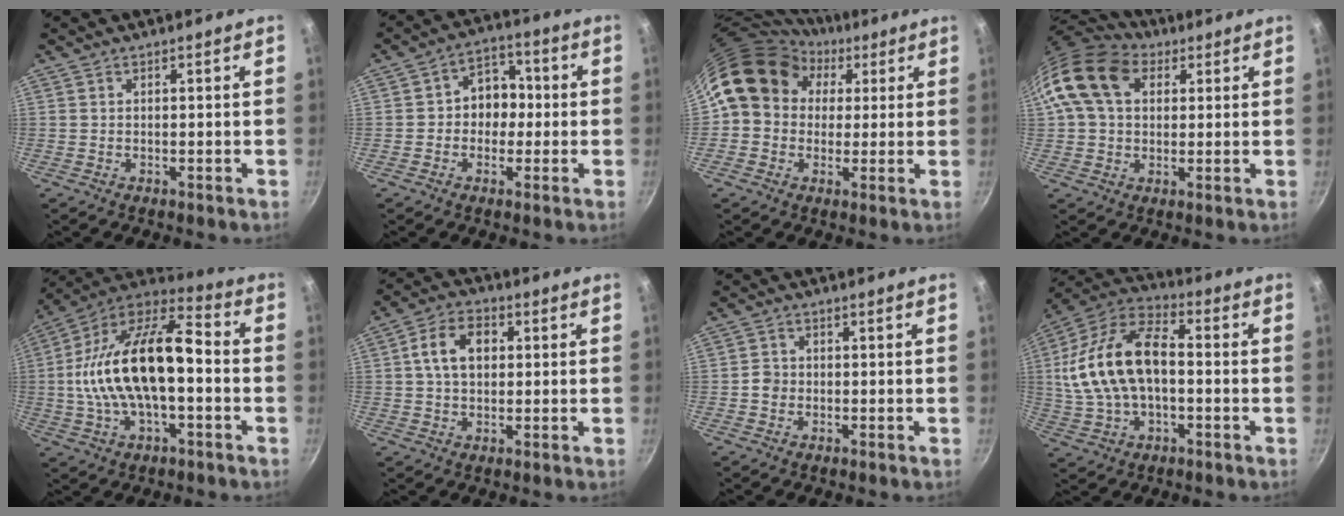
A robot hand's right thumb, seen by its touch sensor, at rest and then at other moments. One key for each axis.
{"total": 7.8, "fx": -0.3, "fy": 6.5, "fz": 4.4, "tx": -0.006, "ty": 0.022, "tz": -0.016}
{"total": 13.6, "fx": 4.0, "fy": 11.4, "fz": 6.3, "tx": -0.072, "ty": 0.017, "tz": 0.054}
{"total": 15.6, "fx": 4.6, "fy": 11.2, "fz": 9.7, "tx": -0.173, "ty": 0.021, "tz": 0.070}
{"total": 22.7, "fx": -1.3, "fy": 10.9, "fz": 19.9, "tx": -0.355, "ty": 0.044, "tz": -0.035}
{"total": 8.8, "fx": 1.4, "fy": 6.2, "fz": 6.1, "tx": -0.087, "ty": 0.017, "tz": 0.016}
{"total": 2.3, "fx": -0.6, "fy": 2.1, "fz": 0.8, "tx": -0.003, "ty": 0.011, "tz": -0.014}
{"total": 19.3, "fx": -0.1, "fy": 11.1, "fz": 15.8, "tx": -0.296, "ty": 0.041, "tz": -0.010}